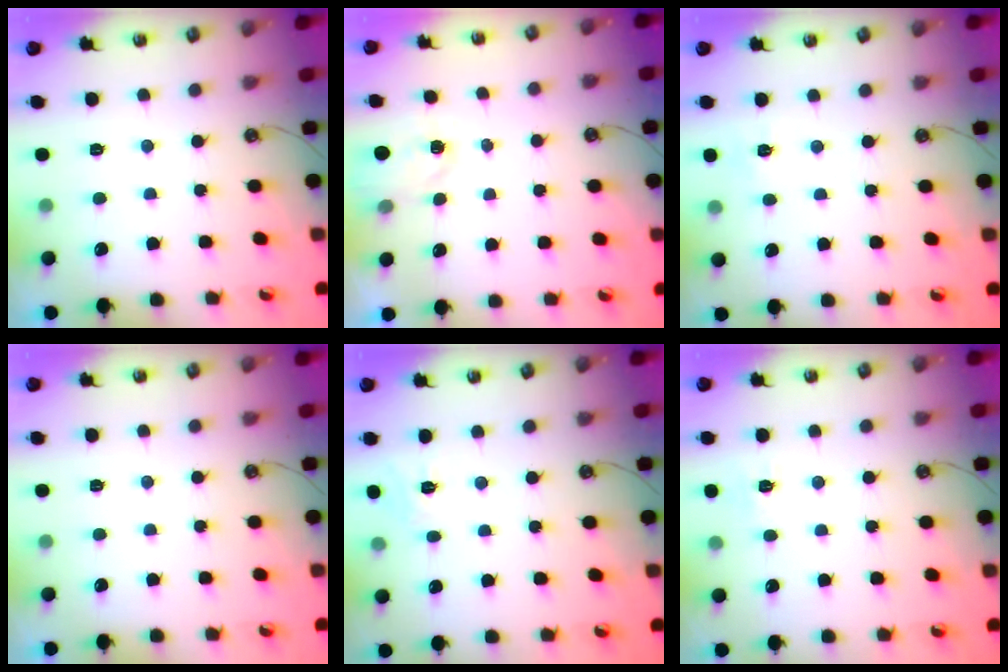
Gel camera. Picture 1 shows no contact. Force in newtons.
{"total": 1.9, "press": 1.9, "slide": 0.3}
{"total": 4.0, "press": 3.9, "slide": 0.4}
{"total": 0.0}
{"total": 4.9, "press": 4.9, "slide": 0.2}
{"total": 5.7, "press": 5.7, "slide": 0.7}